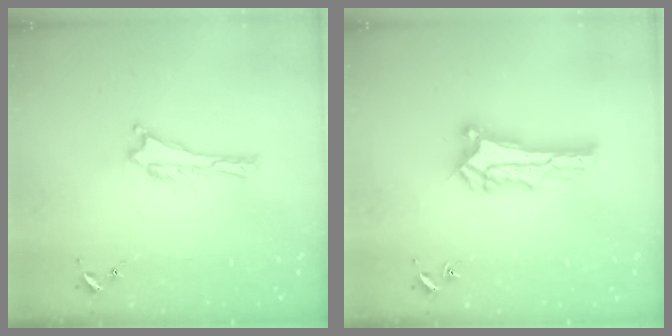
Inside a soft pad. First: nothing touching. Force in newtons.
{"total": 2.7, "press": 2.7, "slide": 0.3}